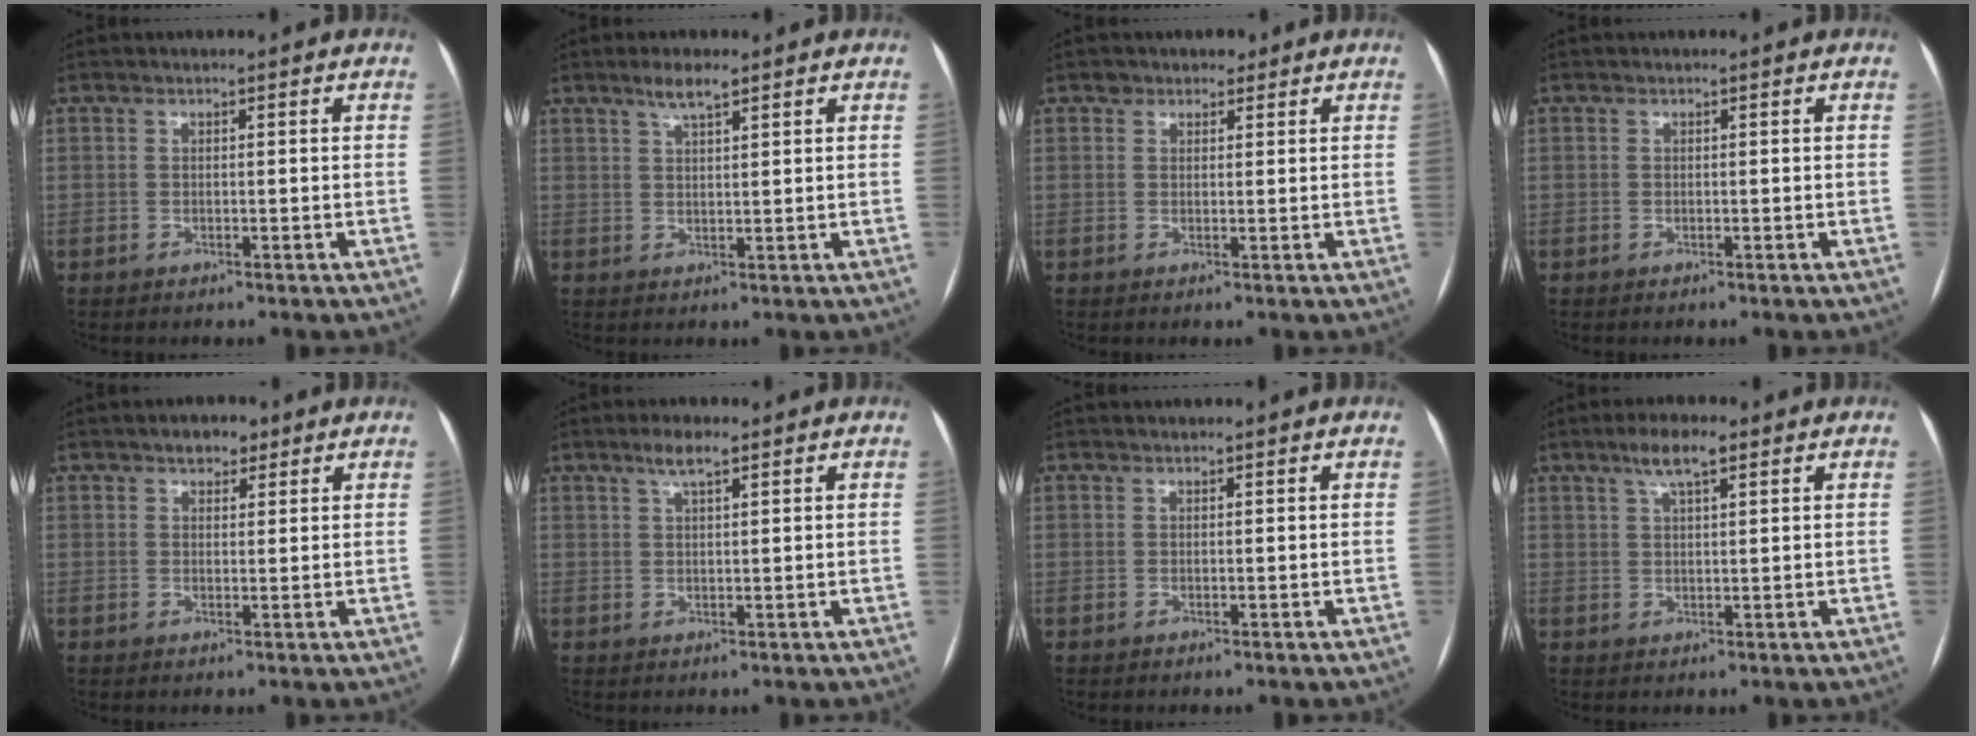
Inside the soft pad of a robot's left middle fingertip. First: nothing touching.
{"total": 3.3, "force": [2.4, 0.4, 2.2], "torque": [-0.046, 0.004, 0.045]}
{"total": 2.1, "force": [1.4, 1.5, 0.2], "torque": [0.003, 0.007, 0.017]}
{"total": 0.0}
{"total": 3.0, "force": [2.0, 1.6, 1.5], "torque": [-0.022, 0.009, 0.030]}
{"total": 3.1, "force": [2.0, 0.5, 2.3], "torque": [-0.047, 0.007, 0.038]}
{"total": 2.0, "force": [-0.2, -1.7, -1.0], "torque": [0.019, 0.003, 0.001]}
{"total": 4.8, "force": [2.9, 1.0, 3.7], "torque": [-0.072, 0.012, 0.052]}